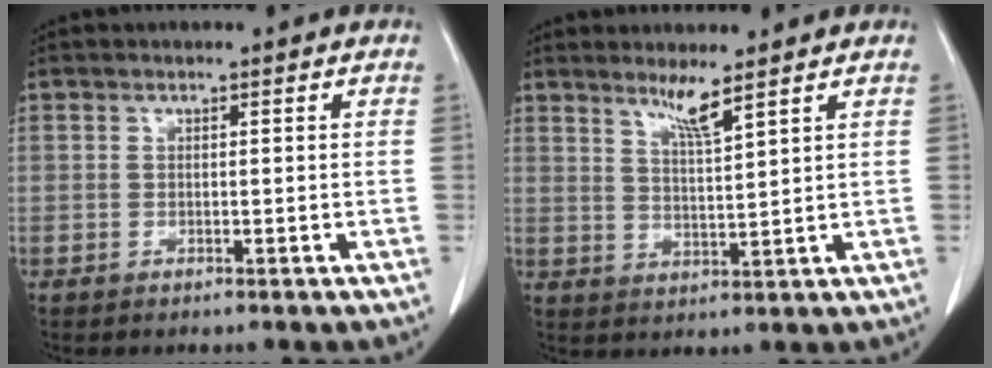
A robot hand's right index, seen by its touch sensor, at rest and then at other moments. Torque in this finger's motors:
{"motor_torque": [0.11, 0.12, 0.05, 0.06]}